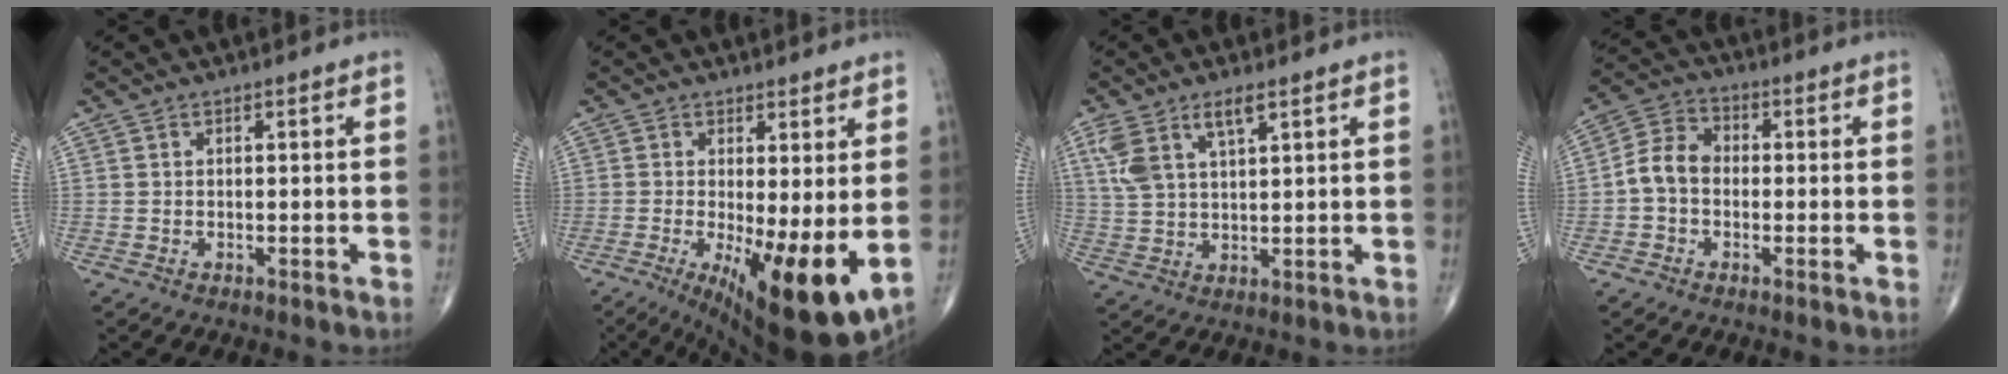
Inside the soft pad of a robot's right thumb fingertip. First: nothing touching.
{"total": 14.6, "force": [-2.0, 4.6, 13.7], "torque": [-0.206, -0.033, -0.015]}
{"total": 7.6, "force": [4.0, 2.8, 5.8], "torque": [-0.124, -0.008, 0.085]}
{"total": 6.8, "force": [-1.0, 5.1, 4.3], "torque": [-0.070, 0.026, -0.033]}